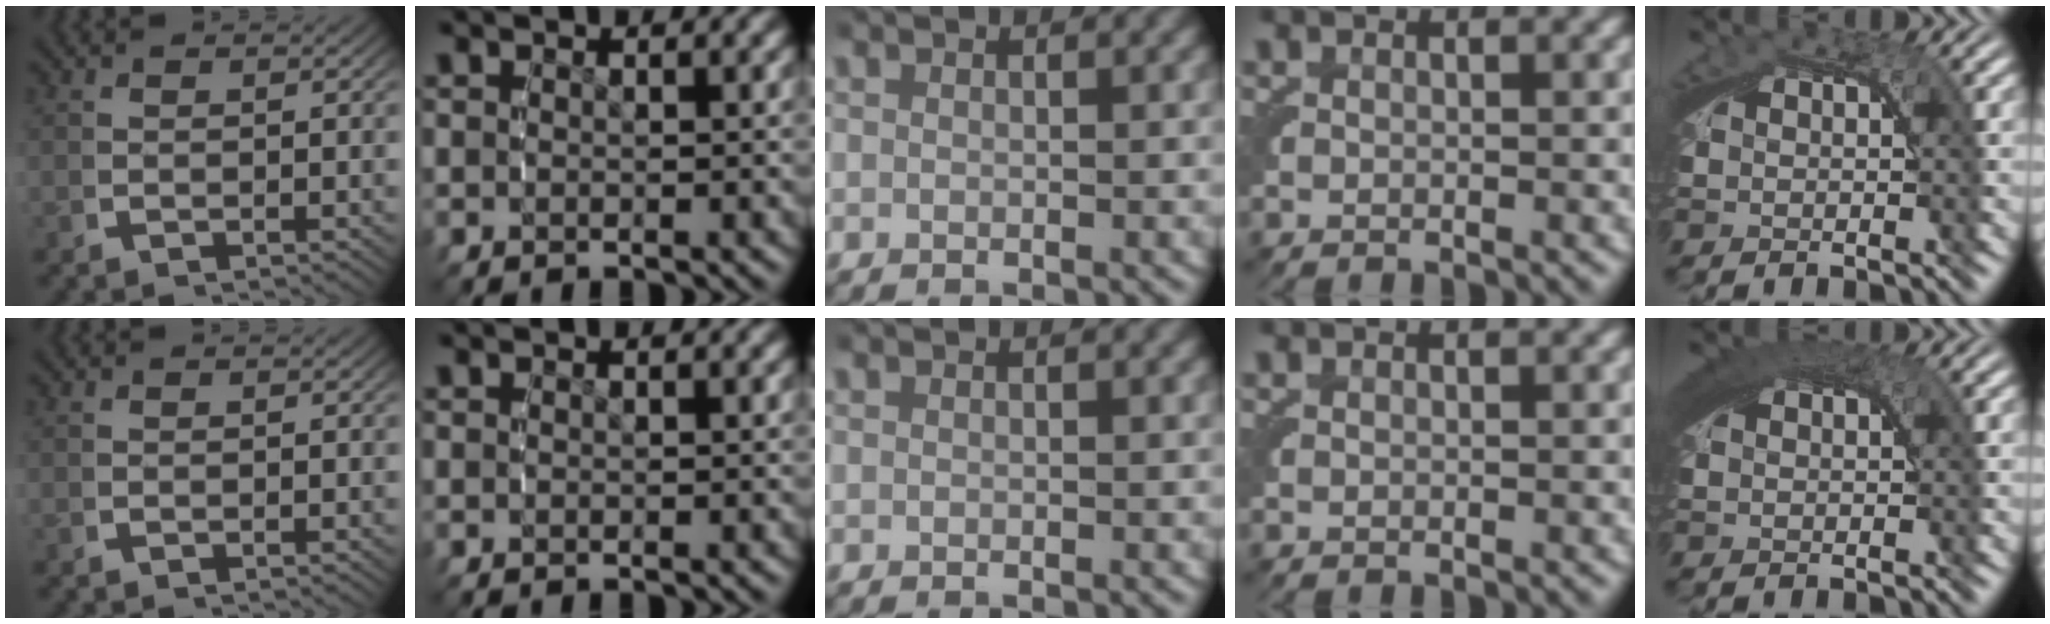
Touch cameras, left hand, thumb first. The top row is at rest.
{"little": {"total": 3.6, "force": [1.6, 1.2, 3.0], "torque": [-0.043, 0.014, 0.021]}}